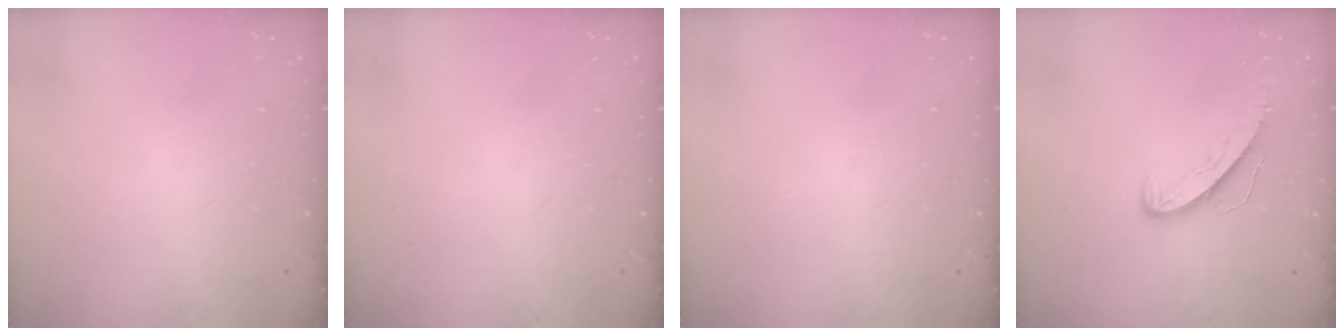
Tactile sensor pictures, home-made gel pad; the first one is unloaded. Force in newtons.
{"total": 0.0}
{"total": 0.0}
{"total": 6.8, "press": 6.8, "slide": 0.5}